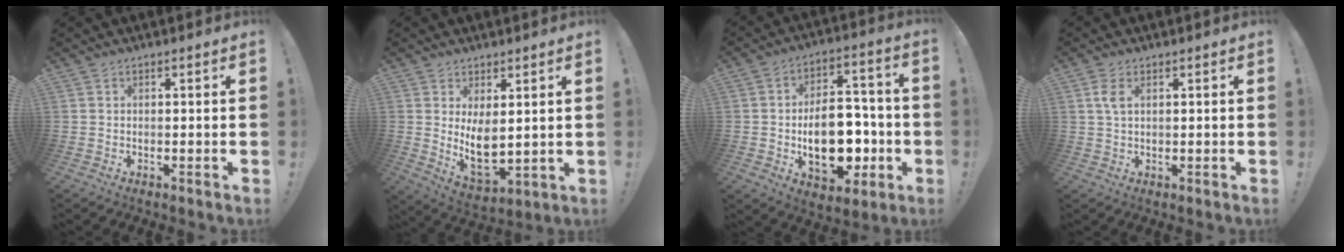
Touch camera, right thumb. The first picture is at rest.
{"total": 8.7, "force": [3.0, 4.4, 6.9], "torque": [-0.108, -0.037, 0.063]}
{"total": 18.9, "force": [-4.1, 12.0, 14.0], "torque": [-0.207, 0.022, -0.059]}
{"total": 3.8, "force": [1.3, 1.7, 3.1], "torque": [-0.061, 0.003, 0.024]}